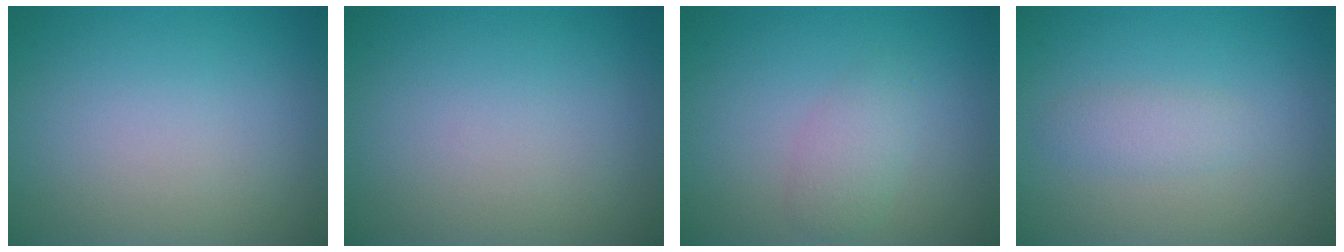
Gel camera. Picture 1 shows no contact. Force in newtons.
{"total": 0.0}
{"total": 1.8, "press": 1.8, "slide": 0.1}
{"total": 1.4, "press": 1.4, "slide": 0.1}